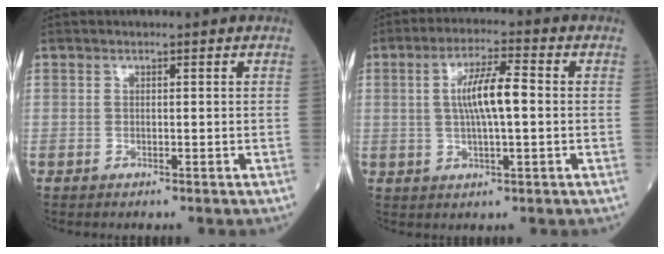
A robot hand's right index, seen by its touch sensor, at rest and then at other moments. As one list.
[{"total": 7.5, "force": [0.5, 1.2, 7.4], "torque": [-0.140, 0.010, 0.008]}]